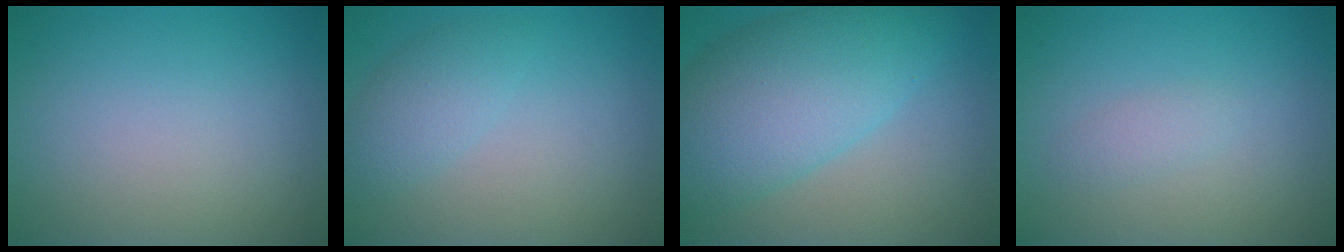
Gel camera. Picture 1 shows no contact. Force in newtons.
{"total": 2.5, "press": 2.5, "slide": 0.1}
{"total": 9.1, "press": 9.1, "slide": 0.3}
{"total": 1.1, "press": 1.1, "slide": 0.1}